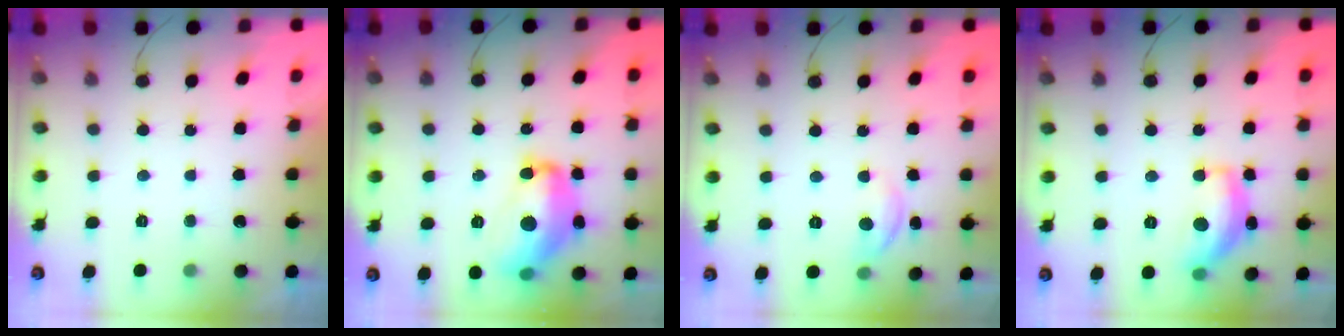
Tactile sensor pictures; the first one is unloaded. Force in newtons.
{"total": 16.1, "press": 16.1, "slide": 1.0}
{"total": 5.4, "press": 5.4, "slide": 0.5}
{"total": 13.7, "press": 13.6, "slide": 0.8}